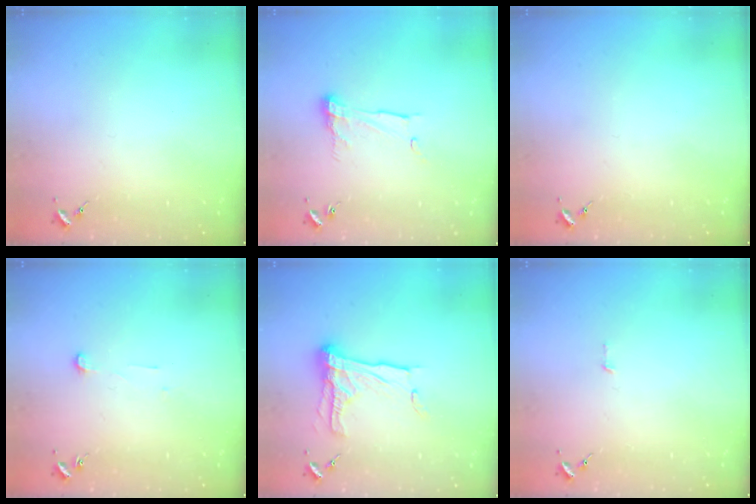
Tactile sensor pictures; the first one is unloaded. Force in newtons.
{"total": 9.0, "press": 9.0, "slide": 0.4}
{"total": 0.0}
{"total": 3.7, "press": 3.7, "slide": 0.3}
{"total": 14.7, "press": 14.6, "slide": 1.3}
{"total": 2.9, "press": 2.9, "slide": 0.2}